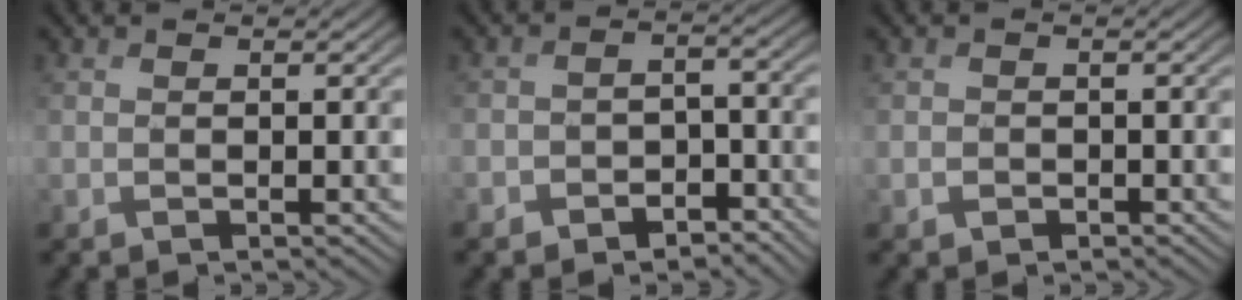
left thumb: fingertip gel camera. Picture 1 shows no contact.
{"total": 4.4, "force": [-3.1, 2.6, 1.9], "torque": [-0.027, -0.003, -0.057]}
{"total": 0.9, "force": [-0.4, 0.8, 0.2], "torque": [0.001, -0.003, -0.010]}